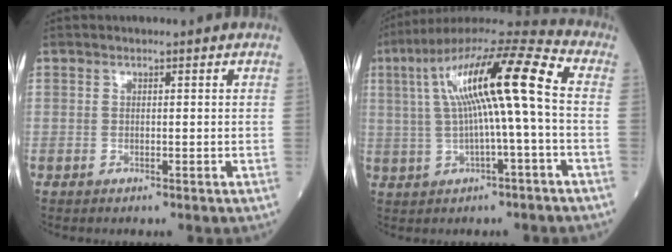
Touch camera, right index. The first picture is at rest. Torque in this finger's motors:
{"motor_torque": [2.09, 0.05, 1.06, 0.21]}